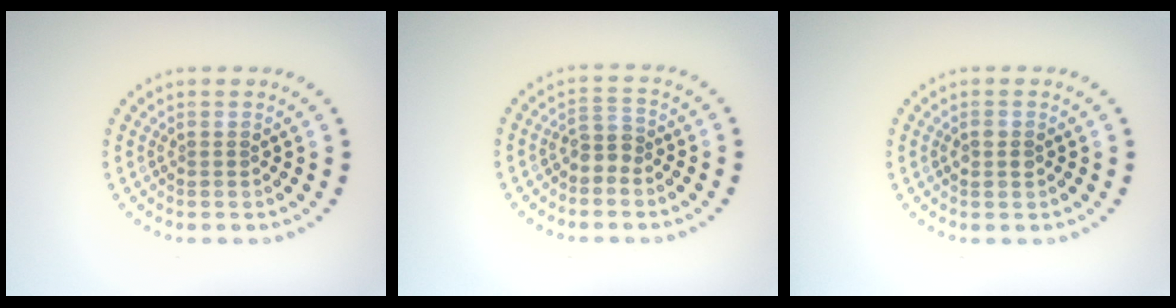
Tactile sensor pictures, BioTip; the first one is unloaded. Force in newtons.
{"total": 2.0, "press": 1.7, "slide": 1.0}
{"total": 1.5, "press": 1.5, "slide": 0.1}